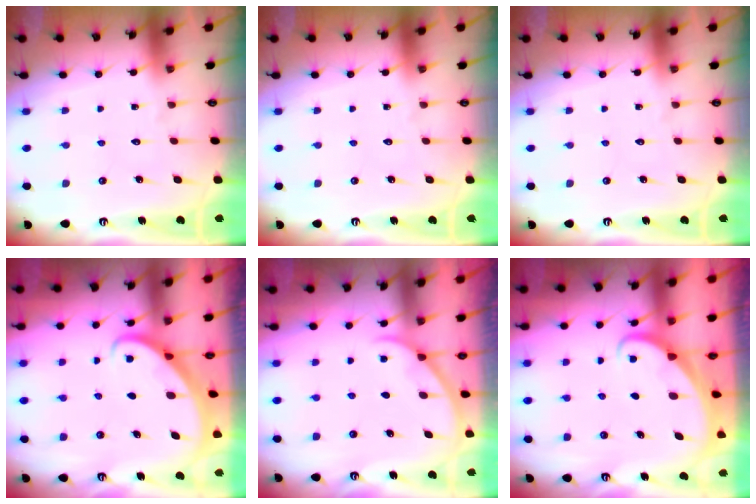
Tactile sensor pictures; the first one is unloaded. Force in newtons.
{"total": 0.0}
{"total": 0.0}
{"total": 2.8, "press": 2.8, "slide": 0.2}
{"total": 0.8, "press": 0.8, "slide": 0.2}
{"total": 1.6, "press": 1.6, "slide": 0.0}